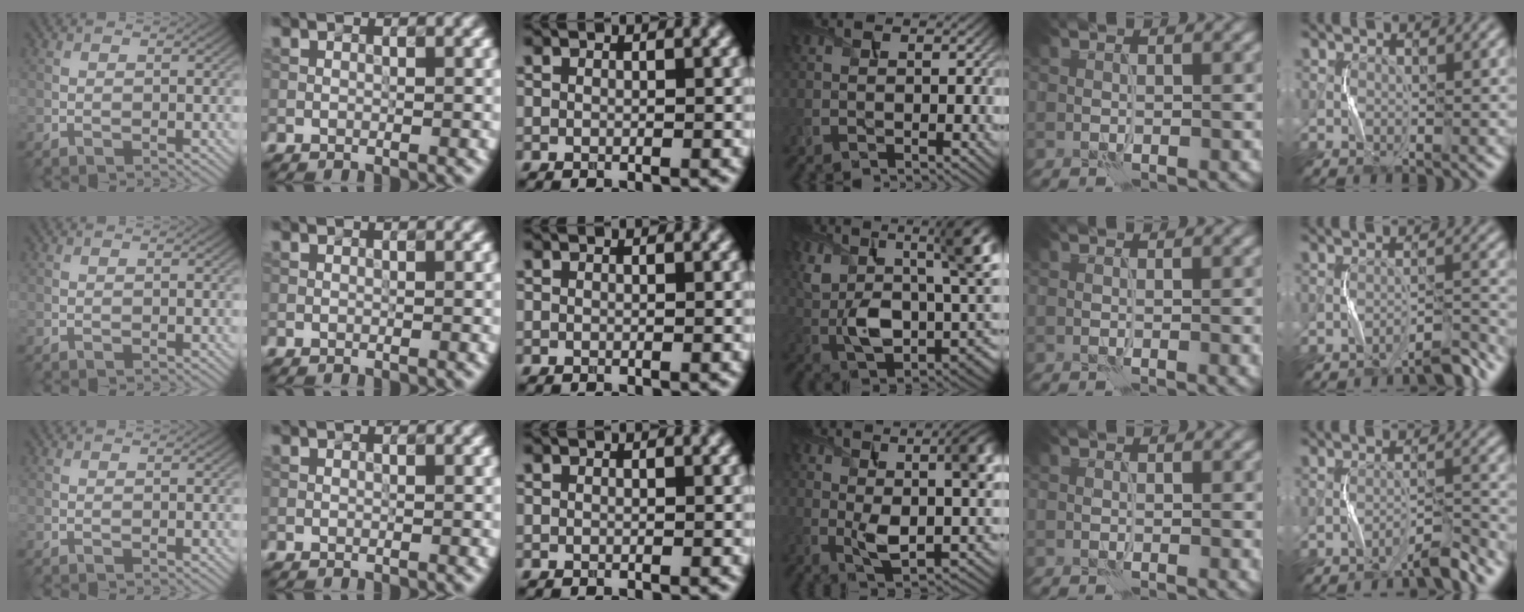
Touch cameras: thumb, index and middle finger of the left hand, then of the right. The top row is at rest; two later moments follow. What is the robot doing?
{"motion": "squeeze", "object": "stress ball aka squeeze ball"}